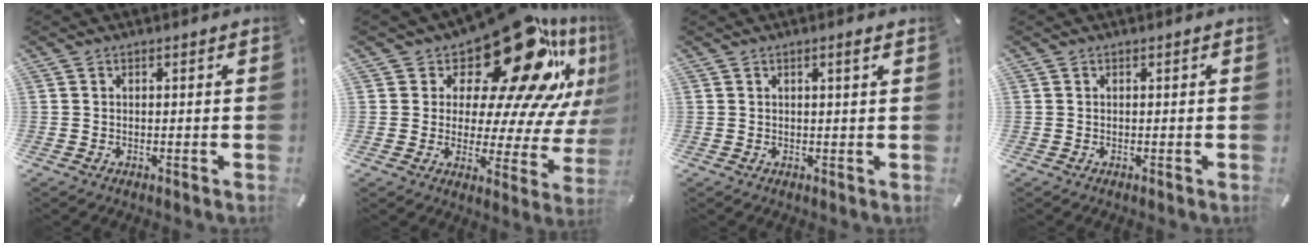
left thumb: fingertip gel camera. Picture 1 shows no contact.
{"total": 26.3, "force": [16.0, 10.8, 17.9], "torque": [-0.237, -0.125, 0.259]}
{"total": 1.4, "force": [0.7, 0.0, 1.2], "torque": [-0.023, -0.001, 0.011]}
{"total": 0.0}